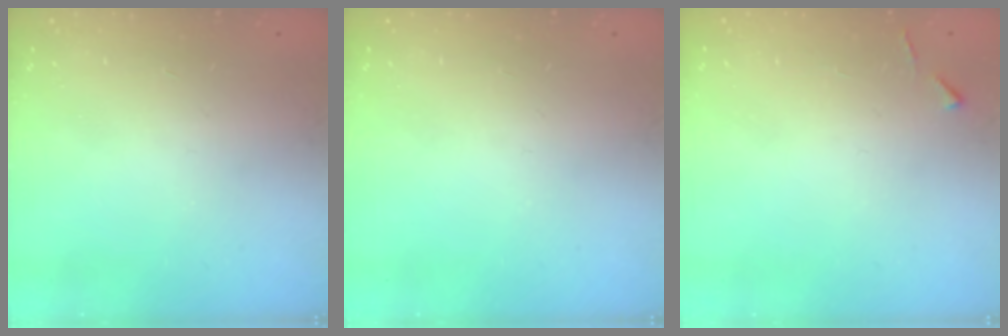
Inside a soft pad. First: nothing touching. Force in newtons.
{"total": 0.0}
{"total": 4.3, "press": 4.3, "slide": 0.6}